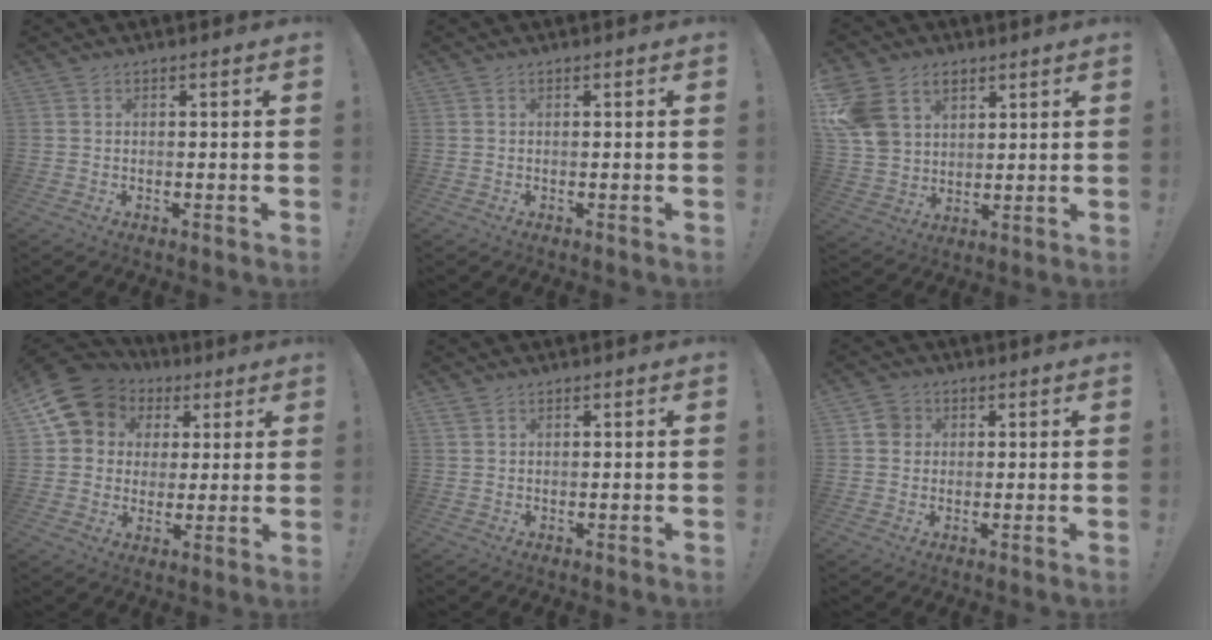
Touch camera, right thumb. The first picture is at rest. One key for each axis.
{"total": 0.0}
{"total": 13.8, "fx": 6.6, "fy": 10.4, "fz": 6.2, "tx": -0.112, "ty": -0.030, "tz": 0.132}
{"total": 13.5, "fx": 6.0, "fy": 10.9, "fz": 5.4, "tx": -0.081, "ty": -0.030, "tz": 0.123}
{"total": 1.3, "fx": 0.9, "fy": 0.7, "fz": 0.6, "tx": -0.011, "ty": 0.002, "tz": 0.018}
{"total": 4.8, "fx": 1.2, "fy": 4.4, "fz": 1.5, "tx": -0.016, "ty": 0.007, "tz": 0.023}